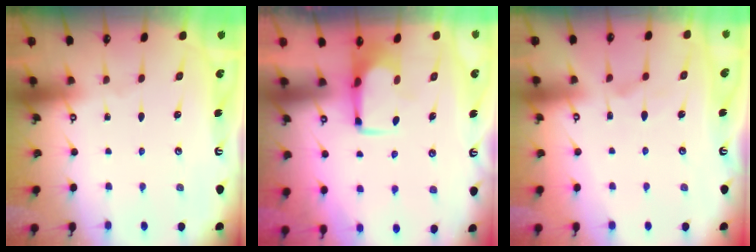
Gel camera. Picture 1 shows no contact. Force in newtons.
{"total": 1.1, "press": 1.1, "slide": 0.1}
{"total": 5.2, "press": 5.0, "slide": 1.2}